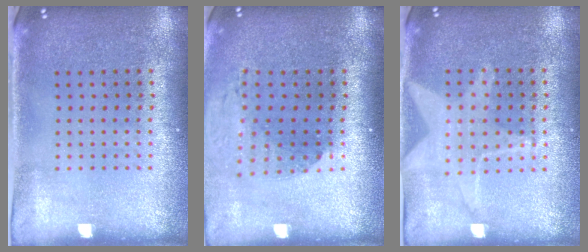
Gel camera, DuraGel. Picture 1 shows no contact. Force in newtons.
{"total": 1.5, "press": 1.4, "slide": 0.6}
{"total": 1.4, "press": 1.4, "slide": 0.4}